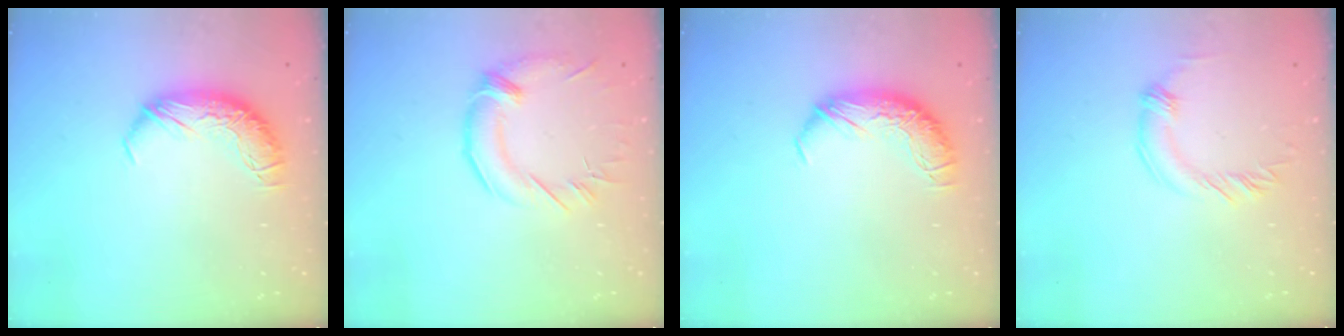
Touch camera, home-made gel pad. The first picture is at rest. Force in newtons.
{"total": 1.5, "press": 0.3, "slide": 1.5}
{"total": 0.0}
{"total": 2.1, "press": 2.0, "slide": 0.5}